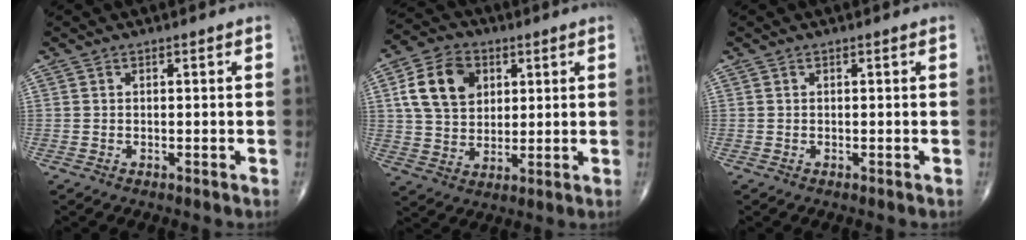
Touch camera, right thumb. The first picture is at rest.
{"total": 12.1, "force": [3.8, 8.9, 7.3], "torque": [-0.111, 0.000, 0.066]}
{"total": 0.0}